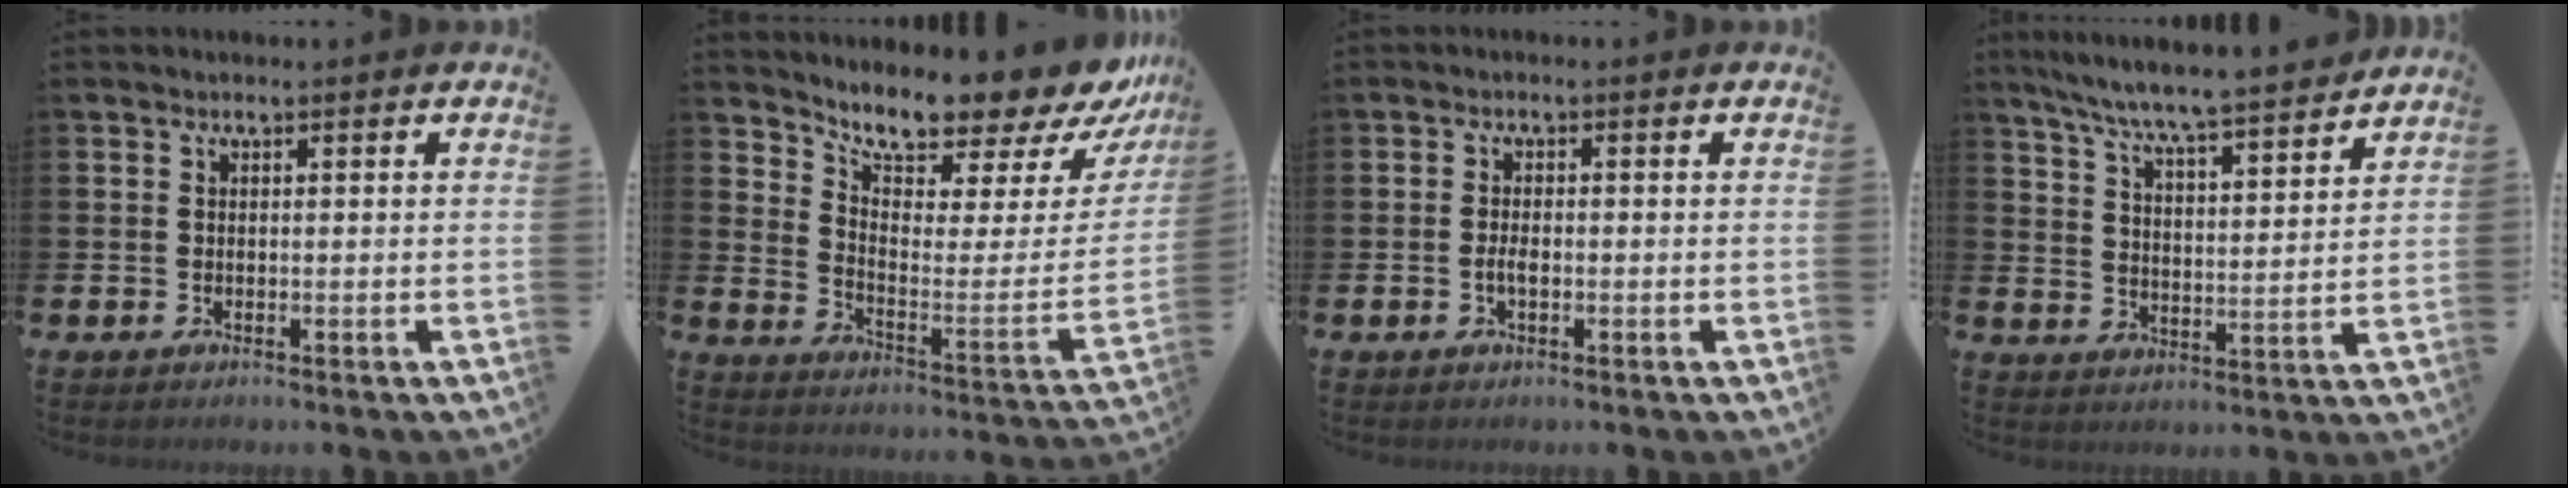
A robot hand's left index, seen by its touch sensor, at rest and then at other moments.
{"total": 9.7, "force": [9.0, 2.2, 2.9], "torque": [-0.073, -0.075, 0.149]}
{"total": 1.6, "force": [-0.4, 0.7, 1.3], "torque": [-0.023, 0.000, -0.008]}
{"total": 7.9, "force": [7.5, 0.1, 2.5], "torque": [-0.081, -0.050, 0.132]}